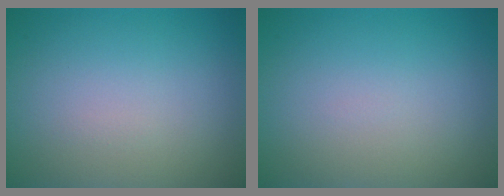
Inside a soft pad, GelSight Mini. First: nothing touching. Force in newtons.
{"total": 0.0}